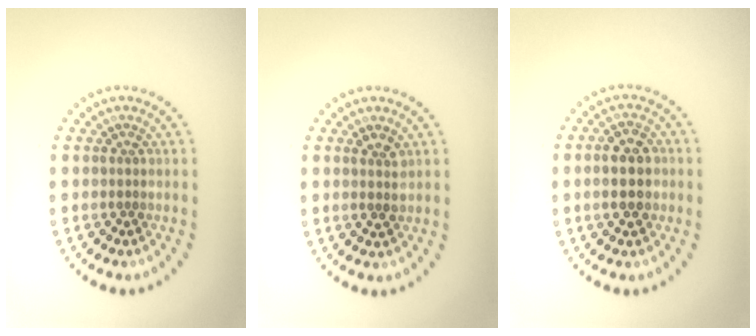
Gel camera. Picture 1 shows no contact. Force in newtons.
{"total": 1.4, "press": 1.4, "slide": 0.3}
{"total": 3.6, "press": 3.6, "slide": 0.4}